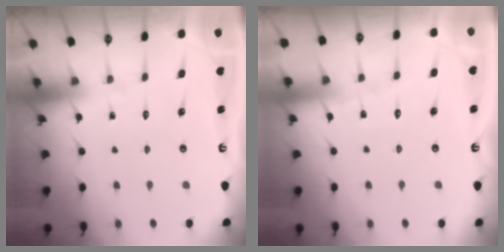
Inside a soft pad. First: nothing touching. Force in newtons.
{"total": 3.1, "press": 3.1, "slide": 0.3}